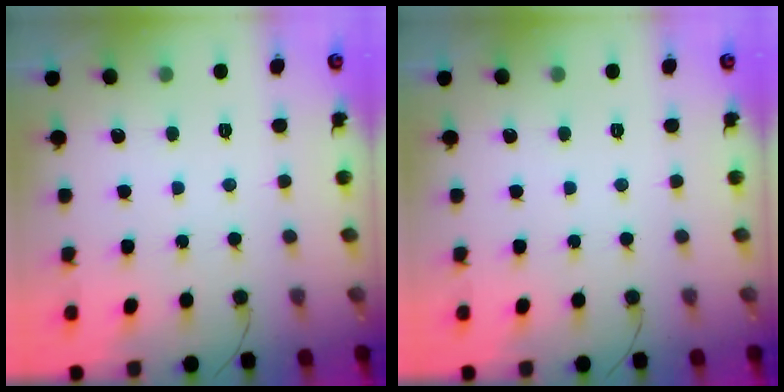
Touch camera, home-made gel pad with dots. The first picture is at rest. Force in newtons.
{"total": 0.0}